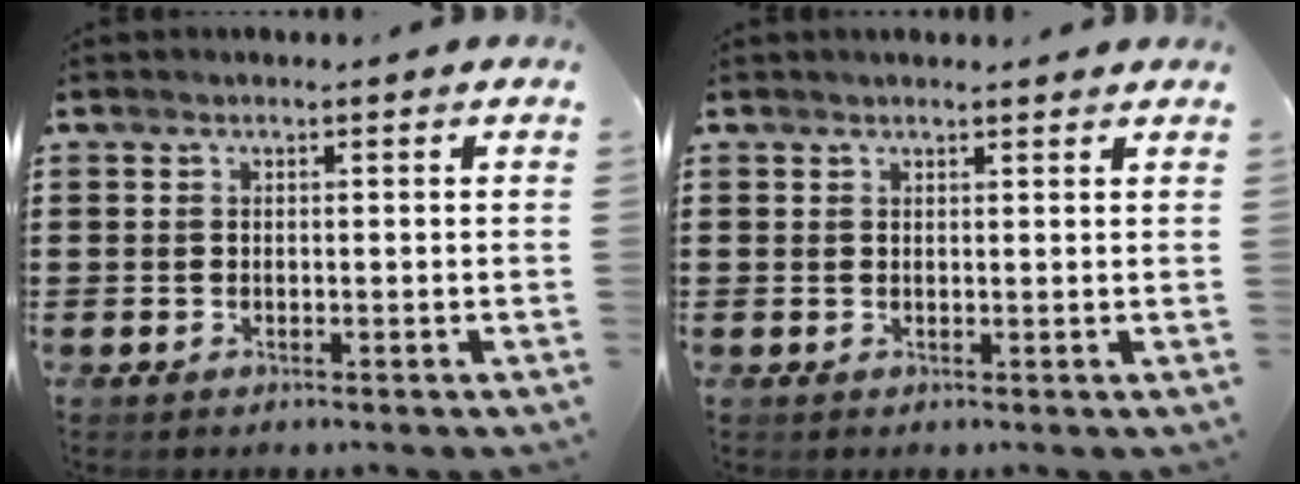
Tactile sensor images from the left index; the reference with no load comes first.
{"total": 0.9, "force": [0.8, 0.1, 0.3], "torque": [-0.006, 0.001, 0.015]}